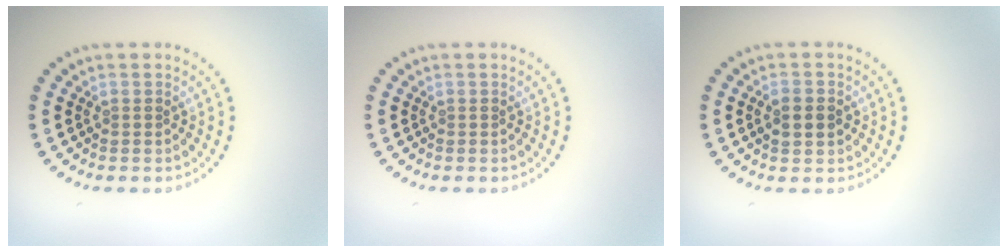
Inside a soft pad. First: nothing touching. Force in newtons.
{"total": 0.0}
{"total": 2.7, "press": 2.7, "slide": 0.1}